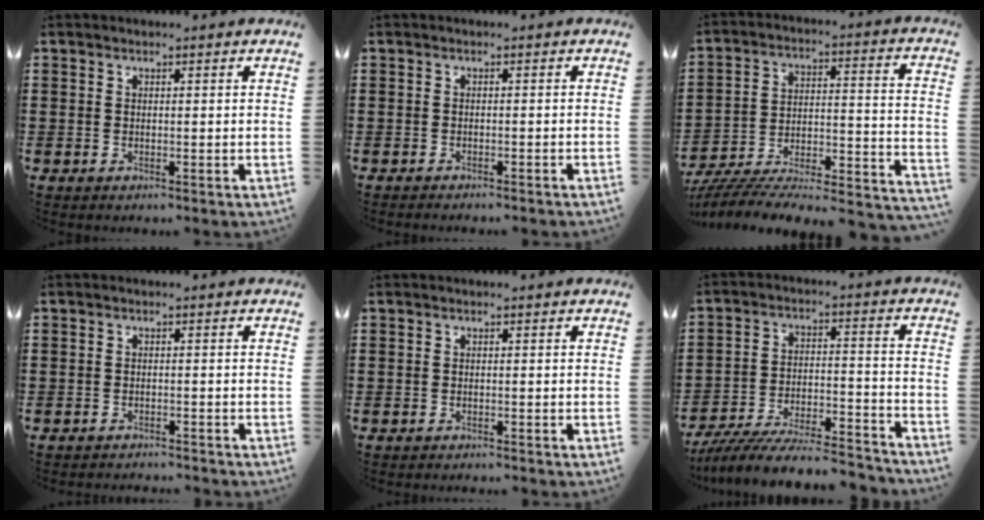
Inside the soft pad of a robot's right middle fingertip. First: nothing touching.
{"total": 1.0, "force": [-1.0, 0.0, 0.0], "torque": [-0.003, 0.002, -0.021]}
{"total": 5.1, "force": [-4.6, 1.0, 1.8], "torque": [-0.033, -0.015, -0.097]}
{"total": 1.6, "force": [-1.6, 0.1, -0.1], "torque": [-0.002, 0.003, -0.036]}
{"total": 0.8, "force": [-0.8, 0.1, 0.0], "torque": [-0.001, 0.002, -0.017]}
{"total": 9.0, "force": [-8.4, 1.0, 3.0], "torque": [-0.049, 0.012, -0.165]}